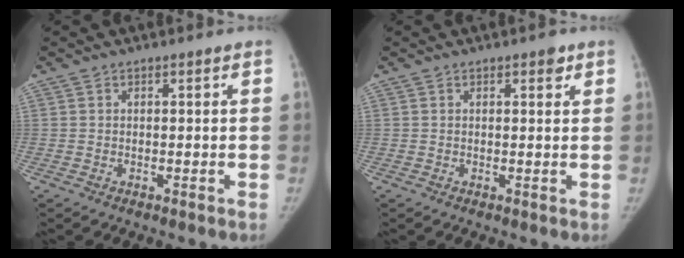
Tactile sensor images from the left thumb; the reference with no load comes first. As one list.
[{"total": 1.8, "force": [1.1, 0.8, 1.2], "torque": [-0.007, -0.004, 0.012]}]